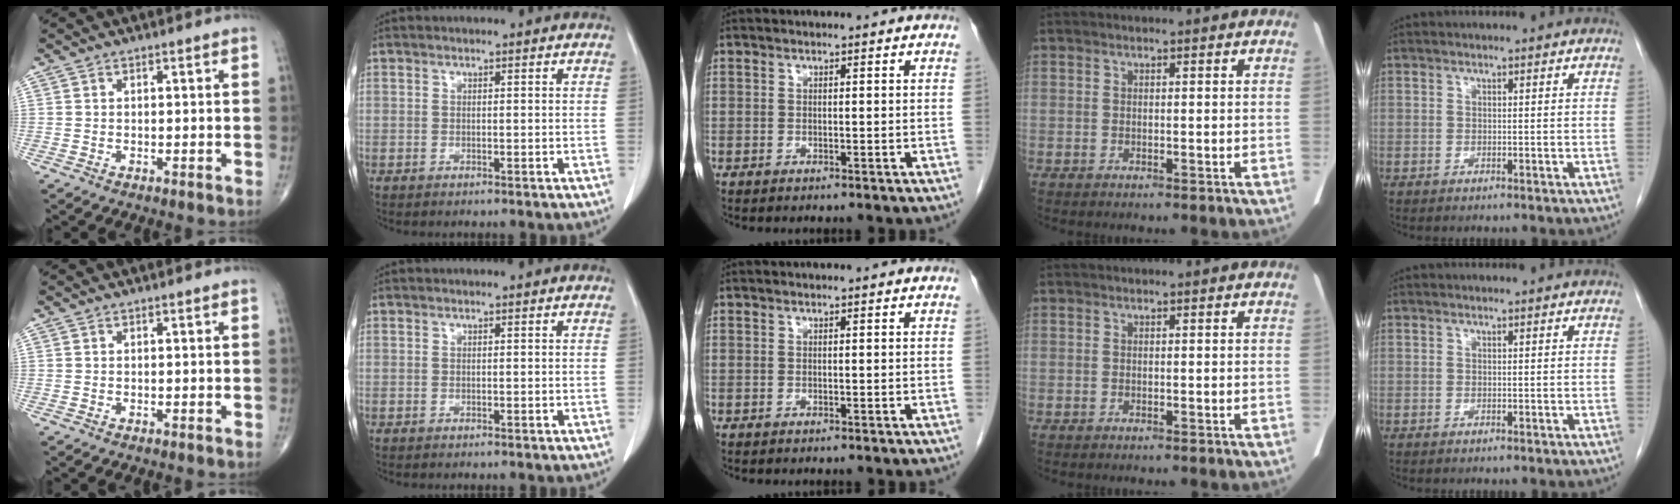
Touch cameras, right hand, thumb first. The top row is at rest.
{}